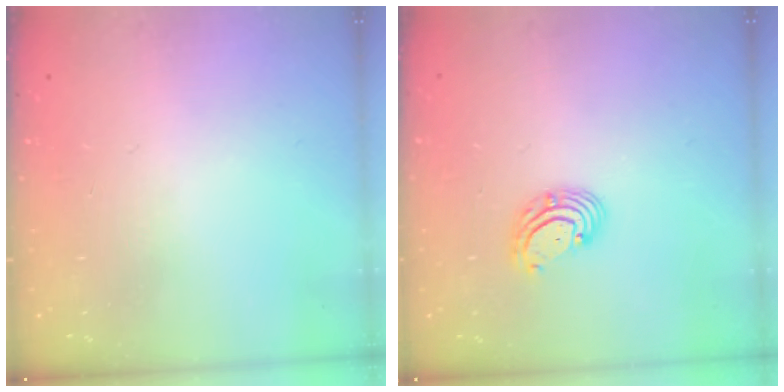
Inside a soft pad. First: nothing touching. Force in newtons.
{"total": 2.8, "press": 2.8, "slide": 0.2}